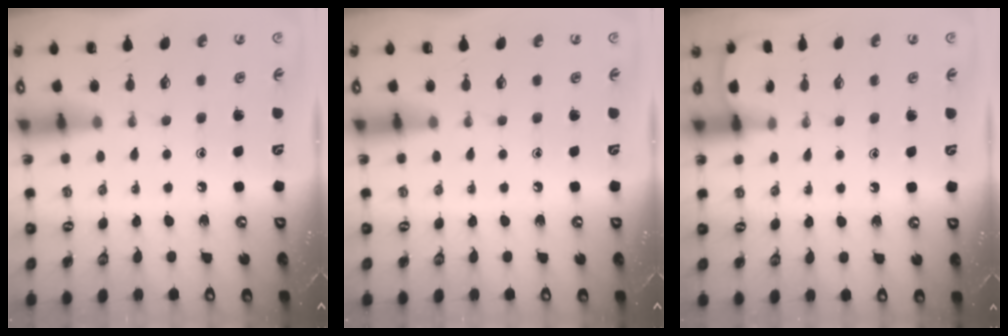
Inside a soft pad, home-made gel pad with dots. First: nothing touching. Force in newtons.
{"total": 0.0}
{"total": 2.2, "press": 2.2, "slide": 0.2}